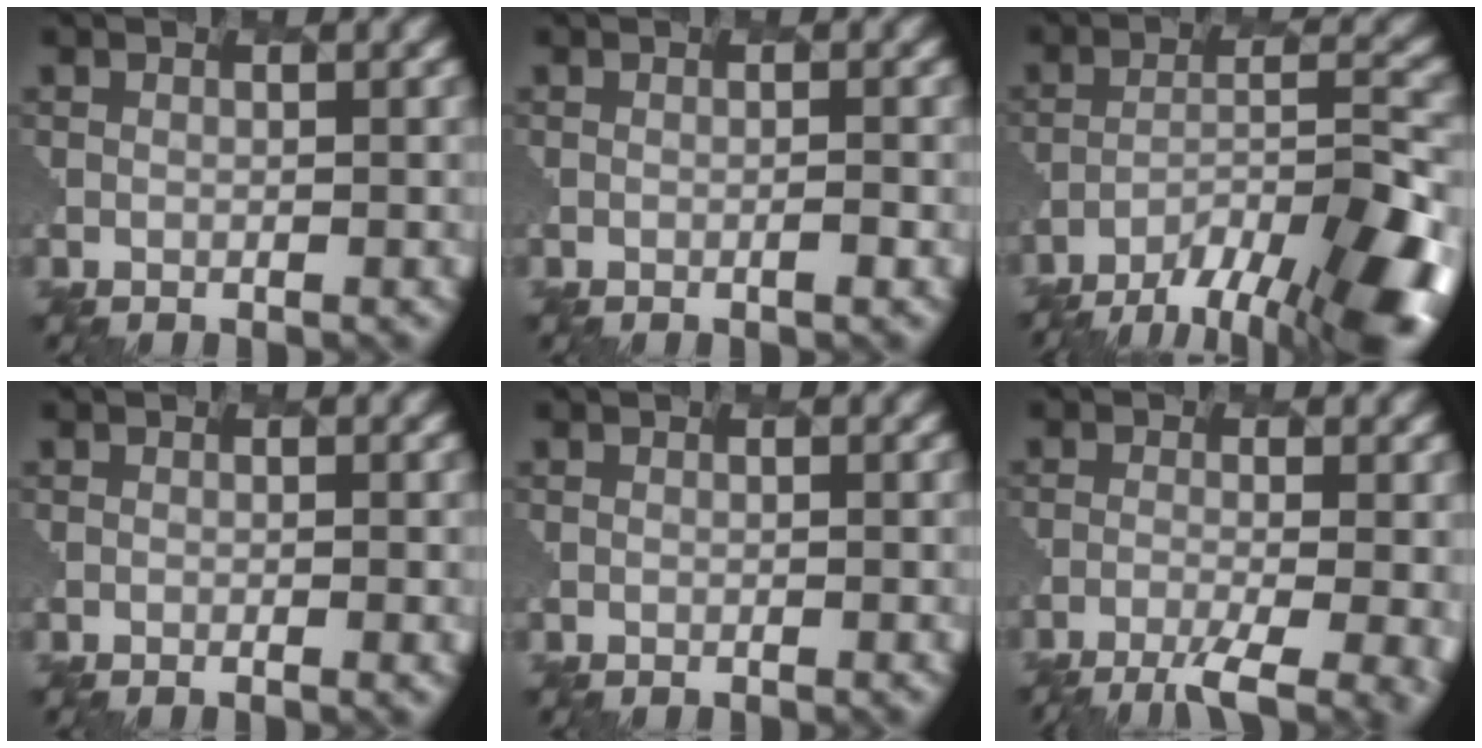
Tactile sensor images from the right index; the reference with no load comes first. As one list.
[{"total": 0.0}, {"total": 12.8, "force": [-9.9, 3.6, 7.3], "torque": [-0.144, -0.011, -0.139]}, {"total": 0.8, "force": [-0.1, 0.3, 0.8], "torque": [-0.004, 0.002, -0.009]}, {"total": 0.0}, {"total": 6.4, "force": [-4.1, 1.4, 4.8], "torque": [-0.082, -0.005, -0.059]}]